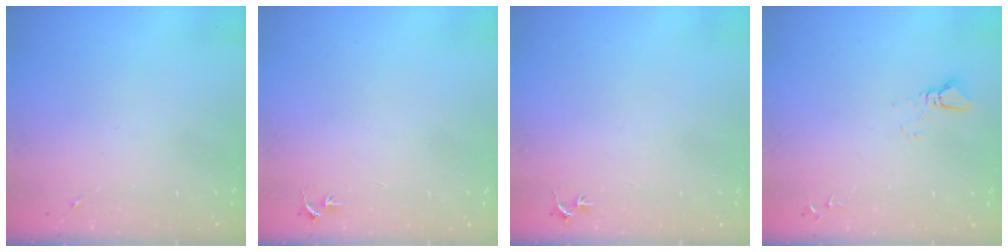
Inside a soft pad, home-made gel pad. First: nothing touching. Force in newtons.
{"total": 2.9, "press": 2.9, "slide": 0.2}
{"total": 2.9, "press": 2.9, "slide": 0.2}
{"total": 2.2, "press": 2.2, "slide": 0.1}